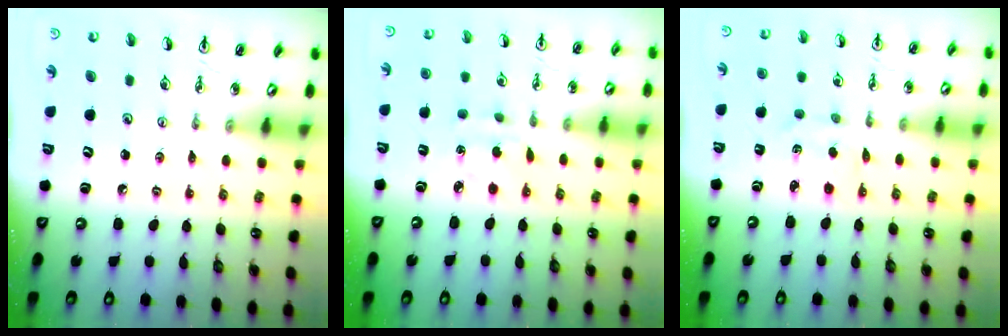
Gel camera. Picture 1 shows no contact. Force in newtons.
{"total": 3.3, "press": 3.3, "slide": 0.3}
{"total": 2.3, "press": 2.1, "slide": 0.7}